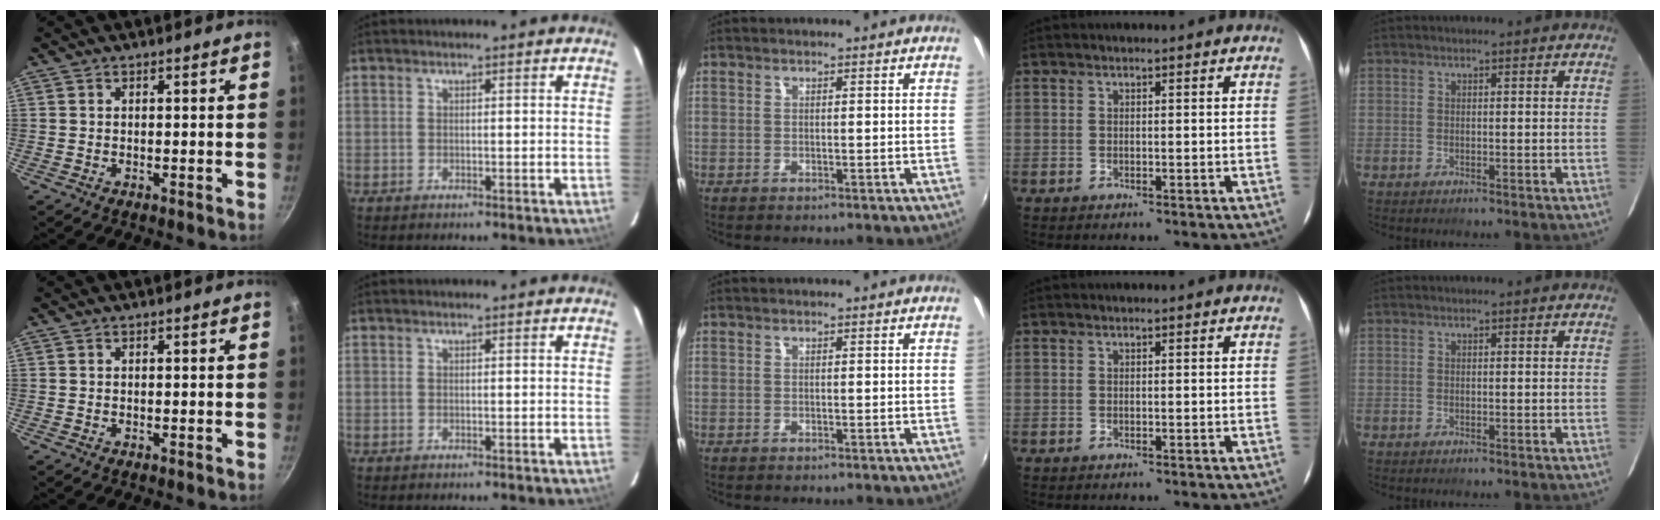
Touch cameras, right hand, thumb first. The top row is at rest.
{}